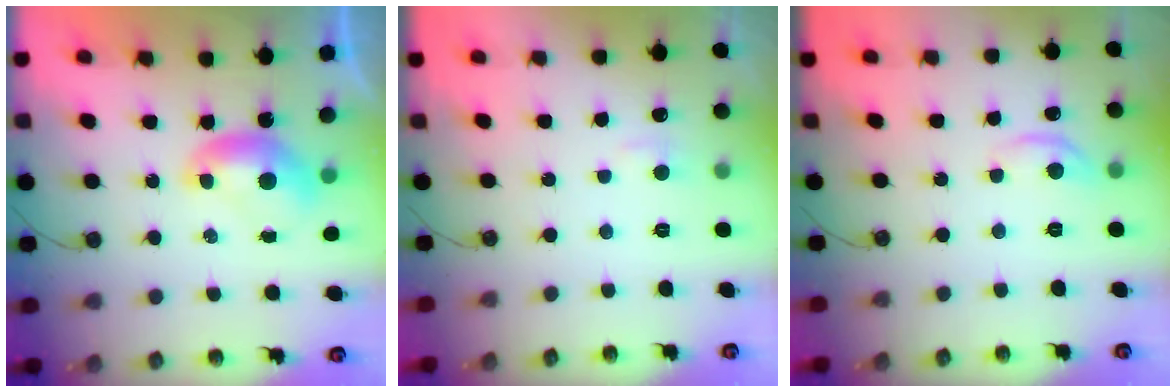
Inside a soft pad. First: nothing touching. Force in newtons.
{"total": 1.8, "press": 1.7, "slide": 0.6}
{"total": 3.8, "press": 3.8, "slide": 0.5}